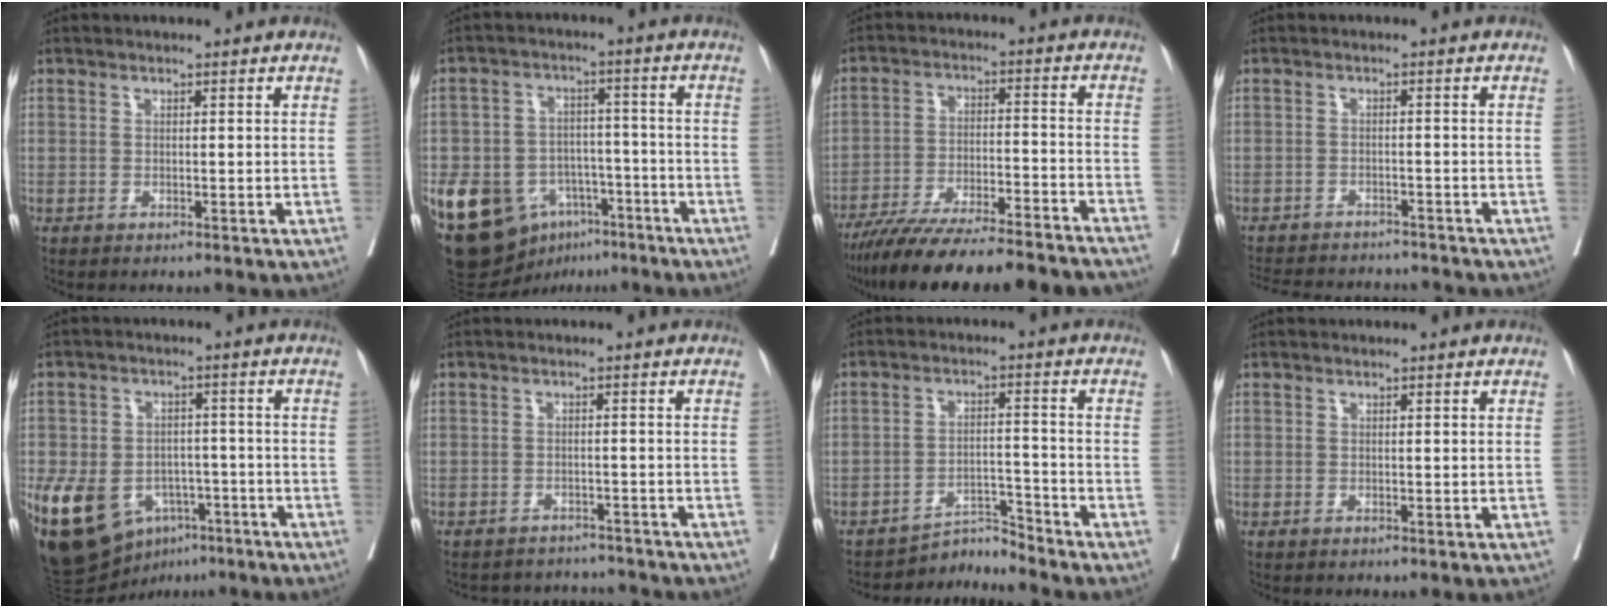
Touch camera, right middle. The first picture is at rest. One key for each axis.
{"total": 14.5, "fx": -7.7, "fy": 10.0, "fz": 7.2, "tx": -0.126, "ty": 0.019, "tz": -0.117}
{"total": 20.8, "fx": -18.4, "fy": 1.8, "fz": 9.6, "tx": -0.131, "ty": -0.020, "tz": -0.275}
{"total": 11.8, "fx": -11.0, "fy": 2.8, "fz": 3.4, "tx": -0.067, "ty": 0.003, "tz": -0.147}
{"total": 15.4, "fx": -7.0, "fy": 10.5, "fz": 8.9, "tx": -0.187, "ty": 0.008, "tz": -0.101}
{"total": 6.4, "fx": -6.2, "fy": 1.4, "fz": 0.0, "tx": 0.003, "ty": 0.012, "tz": -0.077}
{"total": 4.3, "fx": -4.0, "fy": -1.0, "fz": -1.3, "tx": 0.025, "ty": 0.004, "tz": -0.061}
{"total": 0.0}